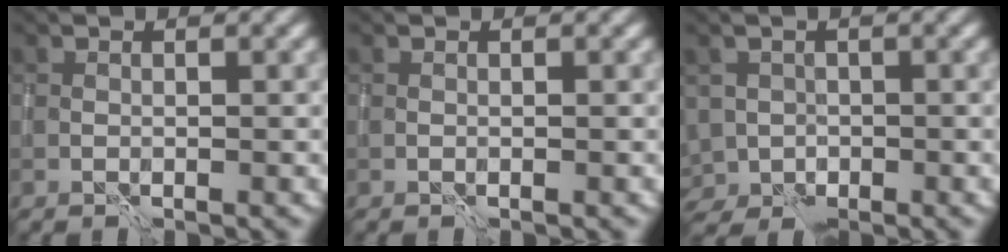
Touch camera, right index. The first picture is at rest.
{"total": 0.0}
{"total": 3.7, "force": [-1.9, 3.0, 0.9], "torque": [-0.003, -0.012, -0.036]}